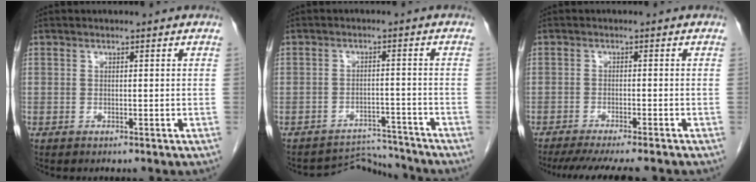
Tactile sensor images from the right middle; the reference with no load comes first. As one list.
[{"total": 5.4, "force": [-5.0, 0.3, -2.0], "torque": [0.038, 0.016, -0.072]}, {"total": 11.4, "force": [-9.9, 0.7, 5.6], "torque": [-0.068, -0.019, -0.137]}]